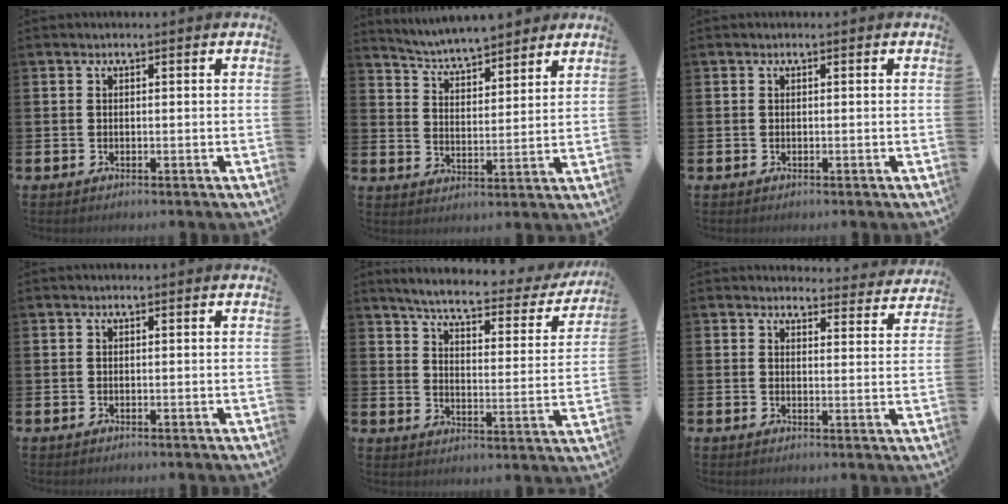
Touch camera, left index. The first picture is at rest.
{"total": 5.3, "force": [5.2, 0.6, 0.7], "torque": [-0.042, -0.037, 0.090]}
{"total": 0.0}
{"total": 0.0}
{"total": 5.5, "force": [4.9, 0.9, 2.3], "torque": [-0.066, -0.037, 0.073]}
{"total": 3.5, "force": [3.4, 0.6, 0.1], "torque": [0.005, -0.030, 0.057]}